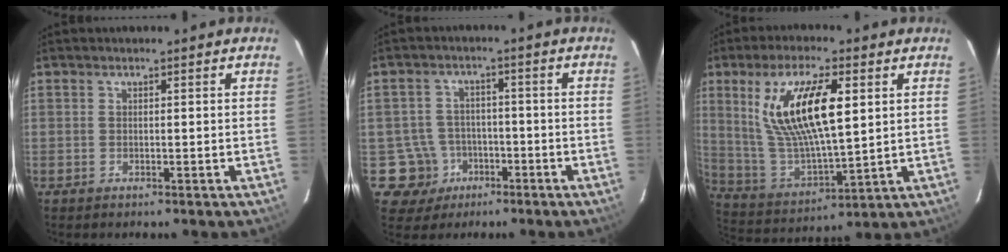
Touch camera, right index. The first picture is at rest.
{"total": 7.3, "force": [-3.1, 6.6, 0.0], "torque": [-0.015, 0.031, -0.043]}
{"total": 17.2, "force": [5.7, 5.7, 15.1], "torque": [-0.293, 0.000, 0.121]}